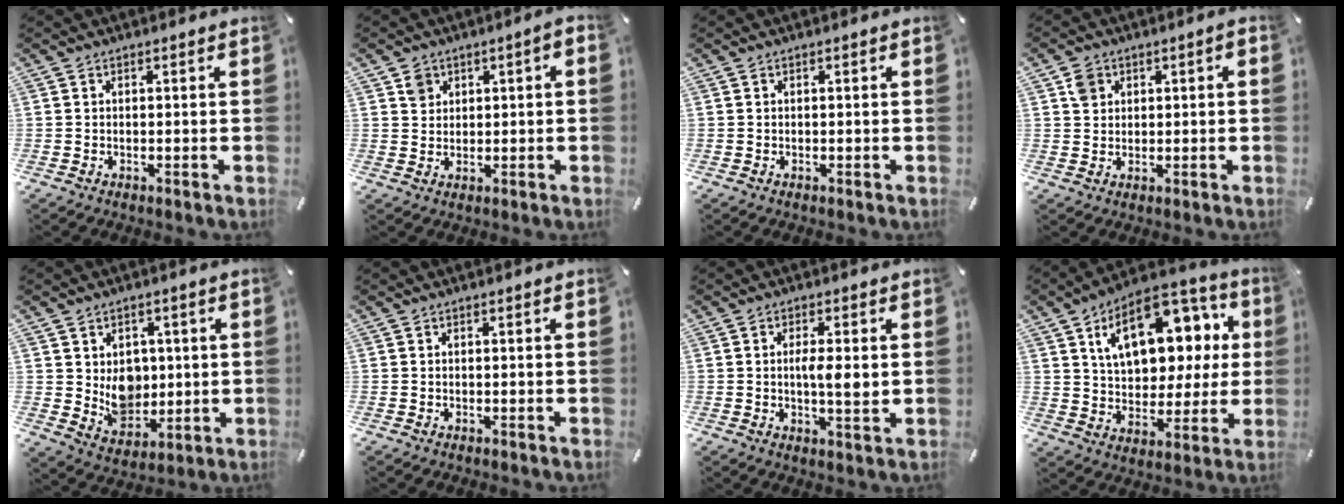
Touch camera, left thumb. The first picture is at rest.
{"total": 3.3, "force": [1.1, 2.9, 1.1], "torque": [-0.011, 0.001, 0.015]}
{"total": 0.0}
{"total": 3.4, "force": [1.0, 3.0, 1.2], "torque": [-0.012, 0.001, 0.014]}
{"total": 9.0, "force": [1.9, 8.0, 3.5], "torque": [-0.036, -0.017, 0.044]}
{"total": 0.0}
{"total": 5.8, "force": [0.4, 1.5, 5.6], "torque": [-0.098, -0.005, 0.003]}
{"total": 18.9, "force": [7.7, 11.7, 12.6], "torque": [-0.203, -0.019, 0.136]}